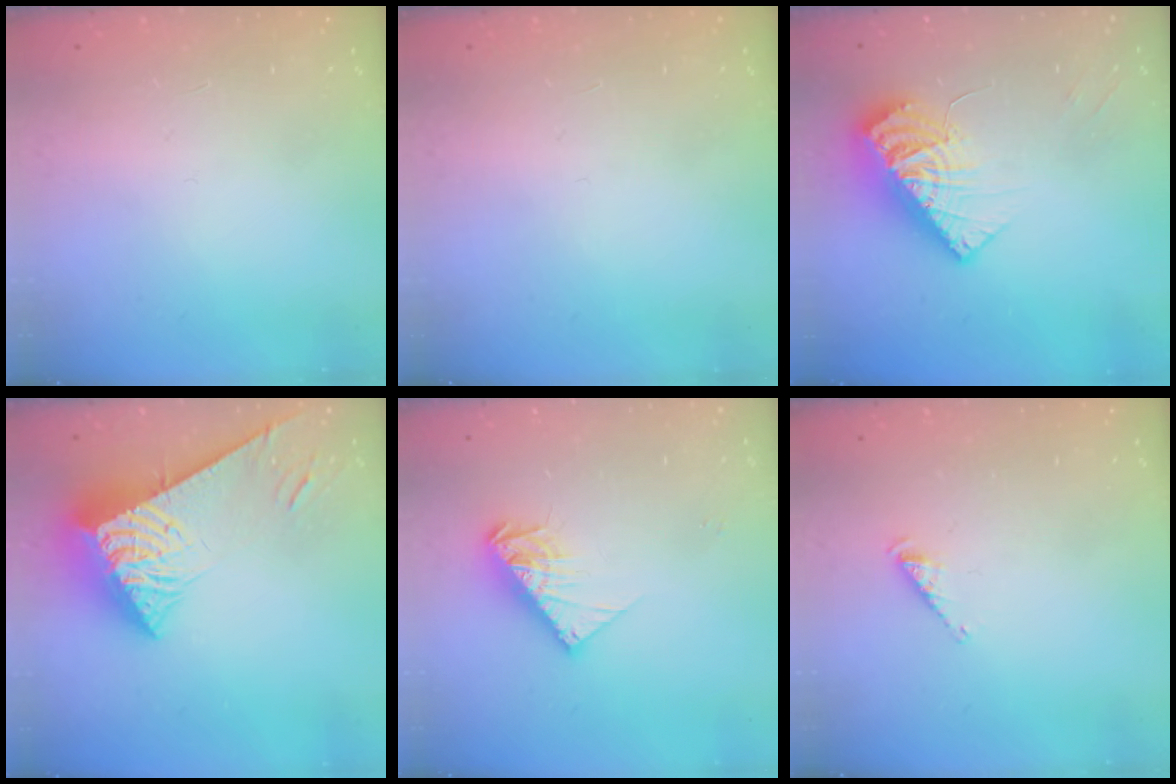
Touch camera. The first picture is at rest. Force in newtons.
{"total": 0.0}
{"total": 13.5, "press": 13.3, "slide": 2.2}
{"total": 8.6, "press": 8.5, "slide": 0.9}
{"total": 9.8, "press": 9.7, "slide": 0.7}
{"total": 3.1, "press": 3.1, "slide": 0.4}